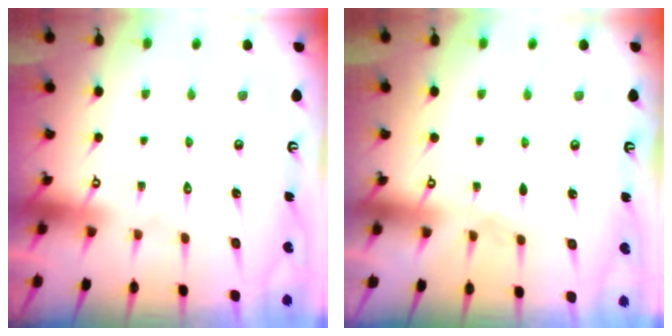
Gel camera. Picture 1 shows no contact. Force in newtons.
{"total": 2.1, "press": 2.1, "slide": 0.4}